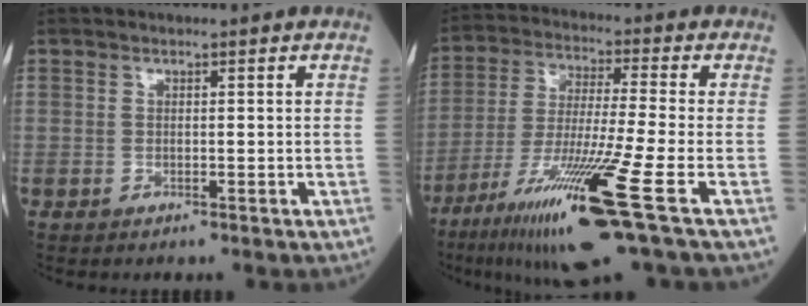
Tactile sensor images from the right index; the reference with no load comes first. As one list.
[{"total": 16.3, "force": [-8.3, -1.1, 14.0], "torque": [-0.272, -0.047, -0.152]}]